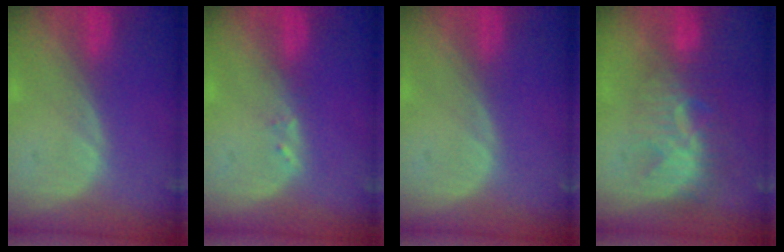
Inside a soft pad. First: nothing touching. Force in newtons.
{"total": 1.0, "press": 1.0, "slide": 0.2}
{"total": 0.0}
{"total": 8.6, "press": 7.5, "slide": 4.0}